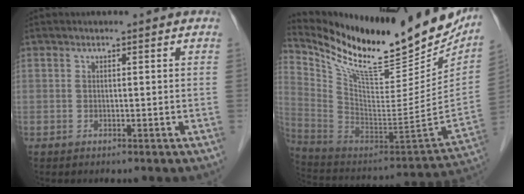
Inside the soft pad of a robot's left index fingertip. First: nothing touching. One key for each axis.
{"total": 27.8, "fx": 23.3, "fy": 6.4, "fz": 13.7, "tx": -0.239, "ty": -0.052, "tz": 0.356}